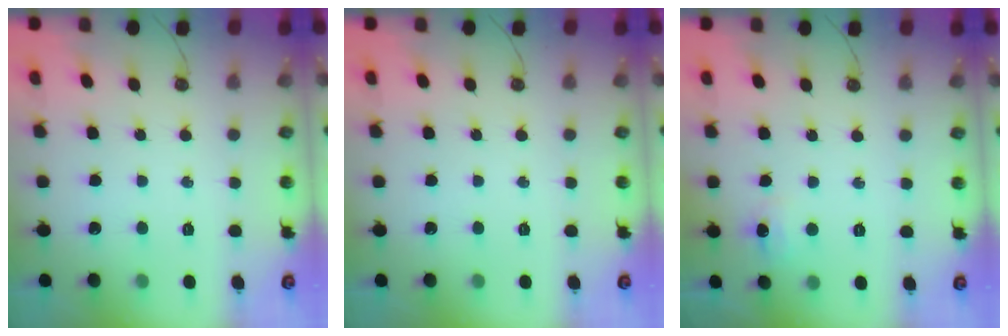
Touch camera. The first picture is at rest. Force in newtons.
{"total": 0.0}
{"total": 4.8, "press": 4.7, "slide": 0.7}